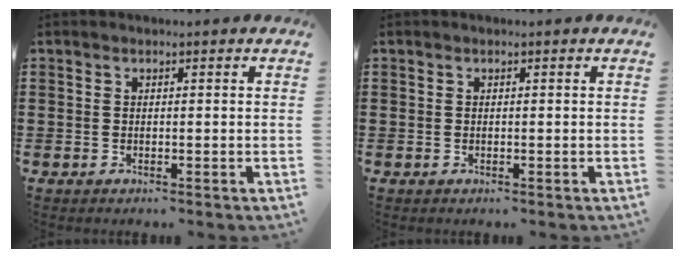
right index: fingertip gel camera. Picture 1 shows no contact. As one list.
[{"total": 0.0}]